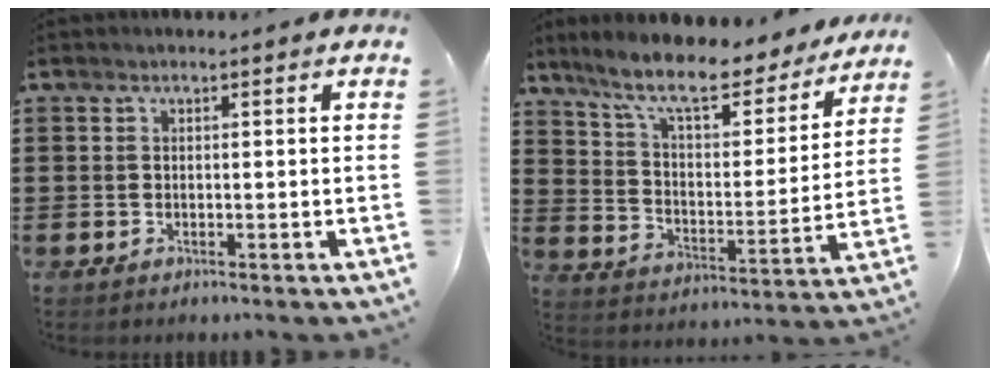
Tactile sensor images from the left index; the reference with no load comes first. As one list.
[{"total": 10.2, "force": [8.6, 1.6, 5.3], "torque": [-0.128, -0.050, 0.144]}]